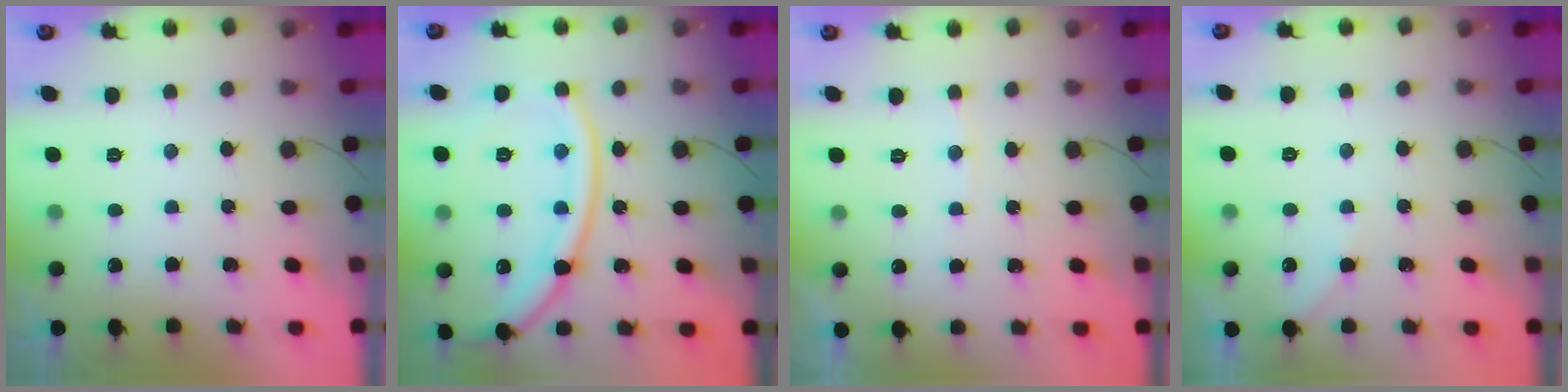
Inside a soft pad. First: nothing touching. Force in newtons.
{"total": 18.6, "press": 18.5, "slide": 2.0}
{"total": 2.9, "press": 2.9, "slide": 0.3}
{"total": 2.4, "press": 2.3, "slide": 0.4}